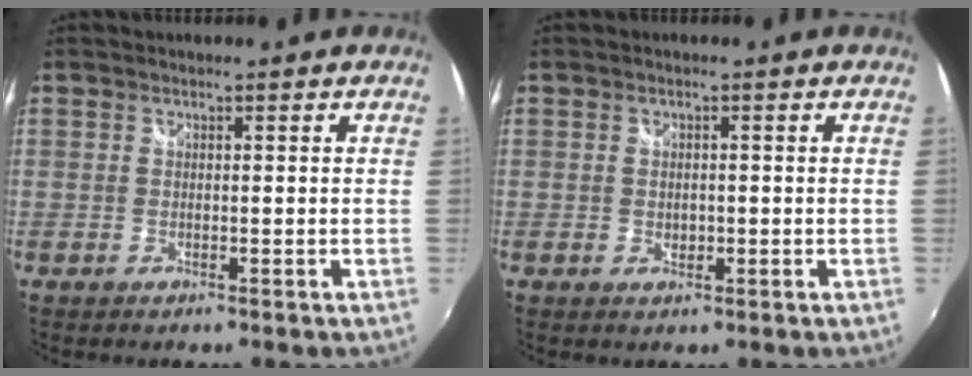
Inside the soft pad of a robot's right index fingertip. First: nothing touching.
{"total": 1.6, "force": [-0.2, 1.3, 0.9], "torque": [-0.012, -0.001, -0.002]}